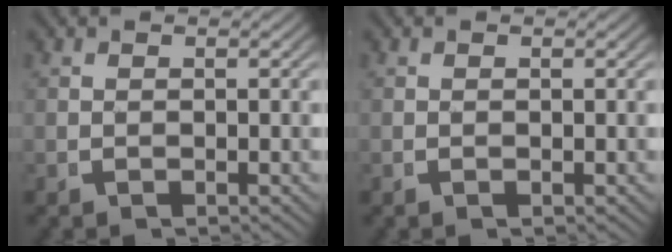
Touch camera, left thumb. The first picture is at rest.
{"total": 0.0}